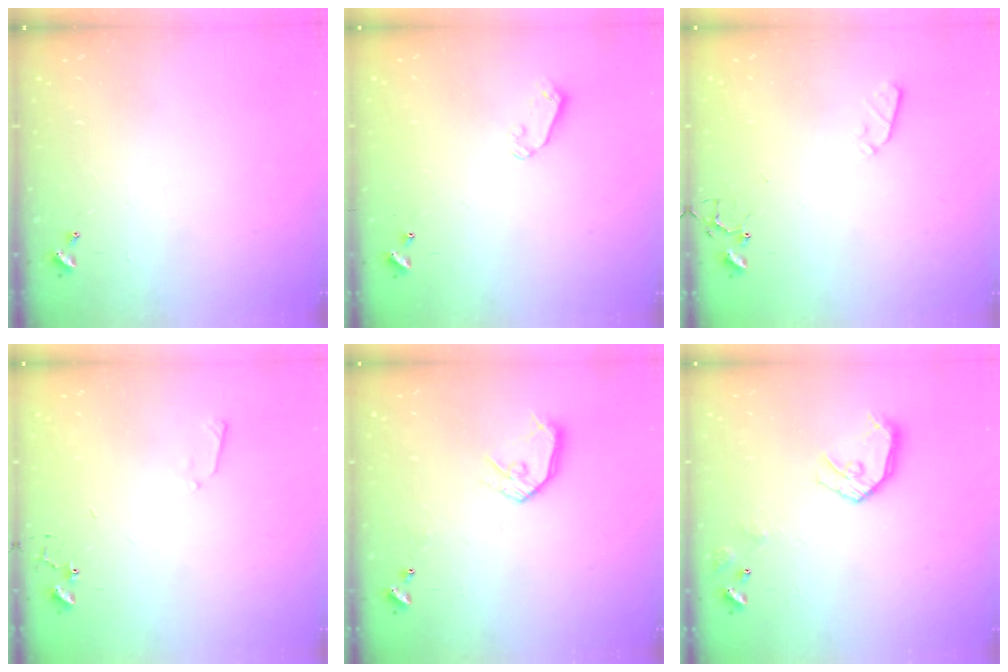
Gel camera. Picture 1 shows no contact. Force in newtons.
{"total": 4.1, "press": 4.0, "slide": 0.4}
{"total": 4.5, "press": 4.5, "slide": 0.4}
{"total": 4.1, "press": 4.0, "slide": 0.6}
{"total": 10.7, "press": 10.6, "slide": 1.0}
{"total": 11.7, "press": 11.6, "slide": 1.2}